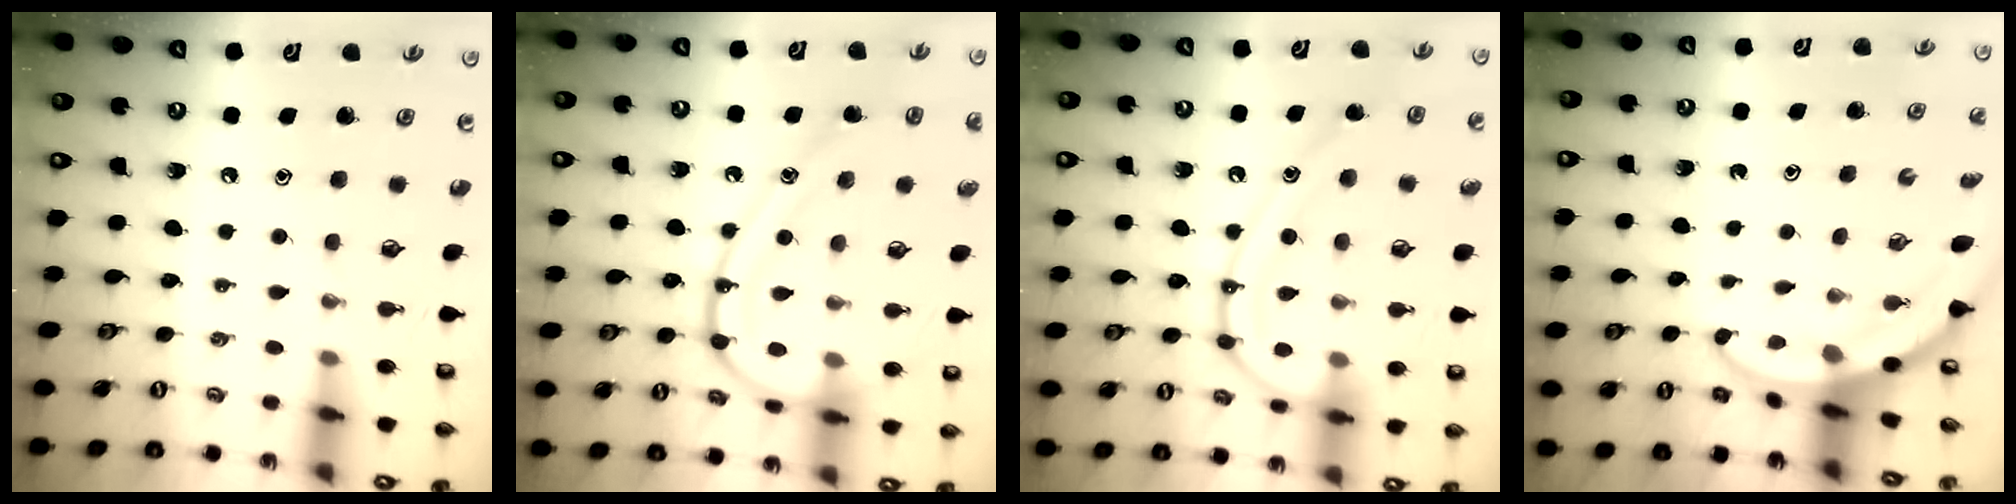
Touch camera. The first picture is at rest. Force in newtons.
{"total": 16.0, "press": 16.0, "slide": 1.3}
{"total": 14.9, "press": 14.8, "slide": 1.5}
{"total": 3.1, "press": 3.1, "slide": 0.1}